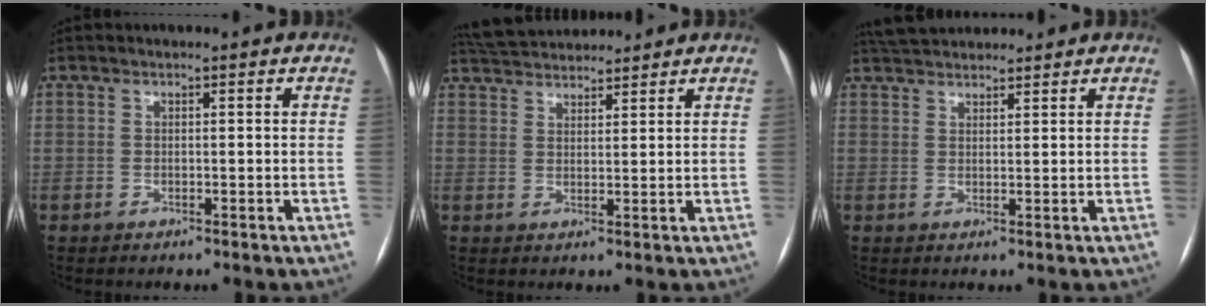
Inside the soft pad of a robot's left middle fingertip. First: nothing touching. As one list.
[{"total": 9.0, "force": [8.5, 1.8, 2.3], "torque": [-0.048, 0.034, 0.141]}, {"total": 7.7, "force": [7.0, 2.1, 2.5], "torque": [-0.045, 0.039, 0.117]}]